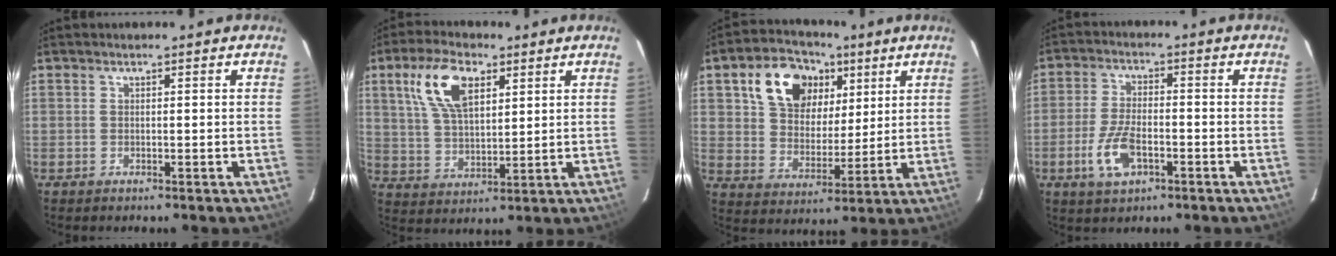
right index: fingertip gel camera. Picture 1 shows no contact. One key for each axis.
{"total": 11.7, "fx": 5.3, "fy": 5.8, "fz": 8.8, "tx": -0.171, "ty": 0.020, "tz": 0.105}
{"total": 15.6, "fx": 7.4, "fy": 10.6, "fz": 8.7, "tx": -0.176, "ty": 0.042, "tz": 0.138}
{"total": 8.2, "fx": -3.4, "fy": 3.9, "fz": 6.3, "tx": -0.141, "ty": -0.002, "tz": -0.061}